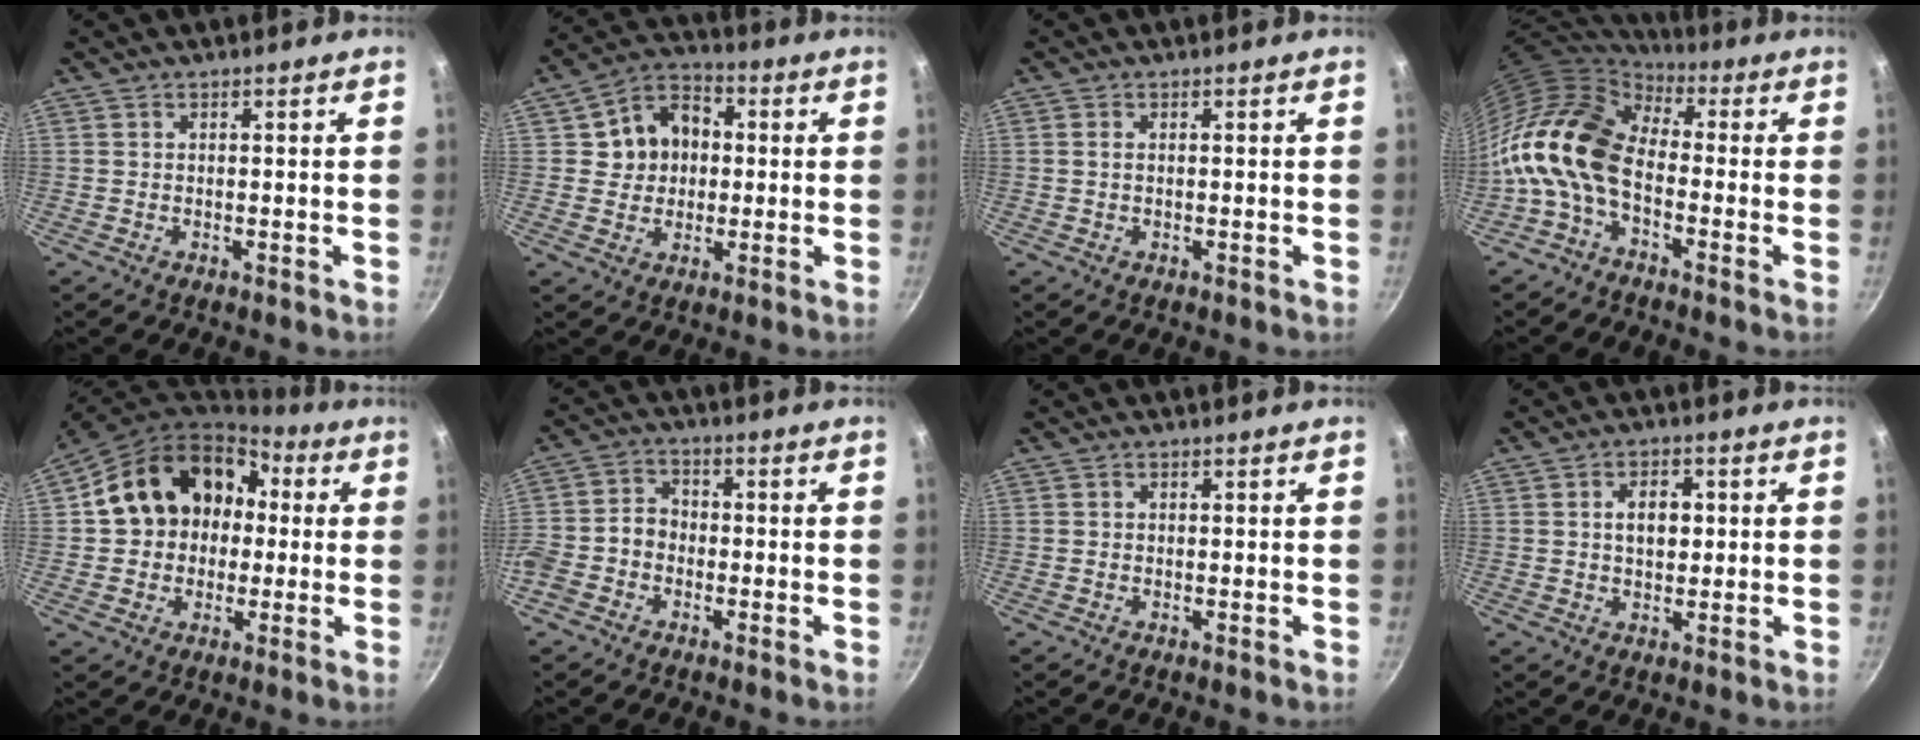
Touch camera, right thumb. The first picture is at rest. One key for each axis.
{"total": 10.2, "fx": 1.3, "fy": 8.8, "fz": 5.1, "tx": -0.050, "ty": 0.014, "tz": 0.007}
{"total": 0.9, "fx": 0.1, "fy": 0.5, "fz": 0.7, "tx": -0.014, "ty": 0.002, "tz": 0.001}
{"total": 15.2, "fx": -2.1, "fy": 9.5, "fz": 11.7, "tx": -0.210, "ty": 0.028, "tz": -0.059}
{"total": 18.2, "fx": 2.2, "fy": 15.2, "fz": 9.9, "tx": -0.142, "ty": 0.056, "tz": 0.032}
{"total": 7.4, "fx": -2.8, "fy": 5.9, "fz": 3.6, "tx": -0.056, "ty": 0.038, "tz": -0.068}
{"total": 0.0}
{"total": 5.1, "fx": 0.7, "fy": 3.4, "fz": 3.7, "tx": -0.041, "ty": 0.005, "tz": 0.008}